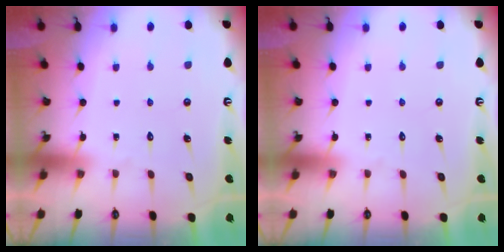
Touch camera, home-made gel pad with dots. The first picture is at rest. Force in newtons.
{"total": 0.0}